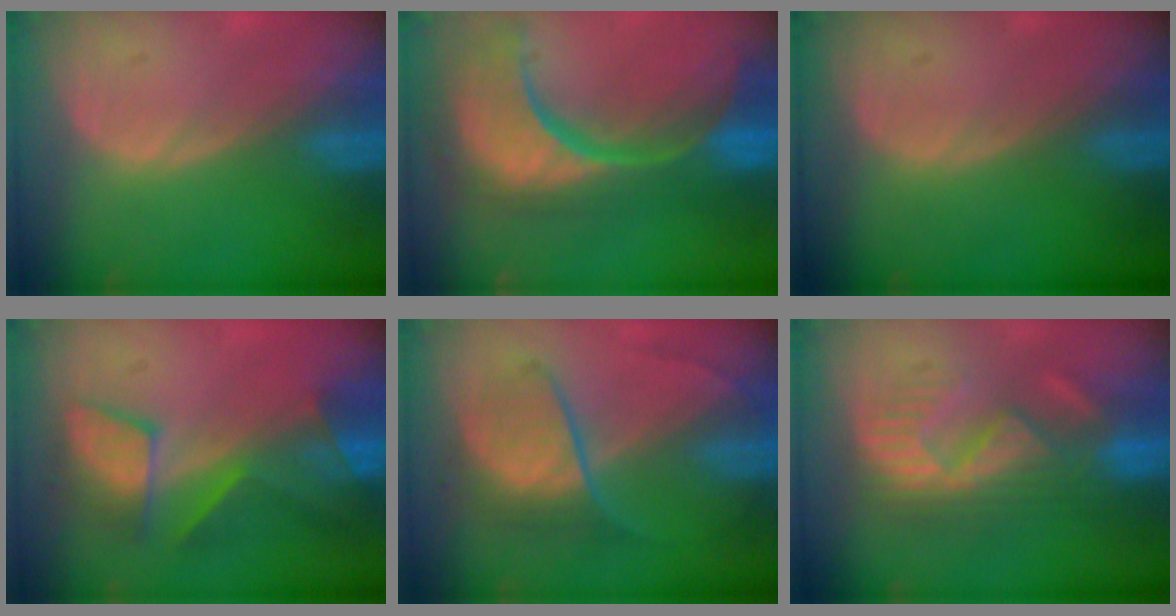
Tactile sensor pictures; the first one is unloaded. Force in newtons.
{"total": 15.5, "press": 12.2, "slide": 9.5}
{"total": 0.0}
{"total": 8.0, "press": 7.8, "slide": 1.8}
{"total": 6.4, "press": 6.4, "slide": 0.7}
{"total": 8.7, "press": 8.4, "slide": 2.1}